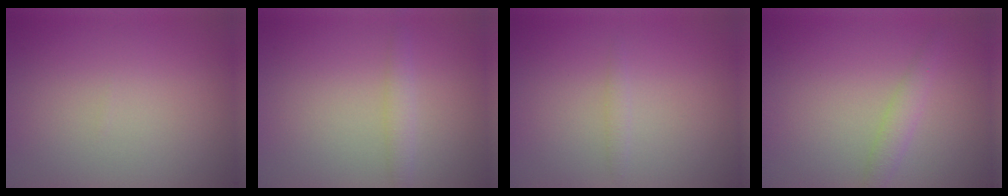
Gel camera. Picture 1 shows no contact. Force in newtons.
{"total": 1.4, "press": 1.4, "slide": 0.0}
{"total": 0.7, "press": 0.7, "slide": 0.0}
{"total": 1.6, "press": 1.6, "slide": 0.0}